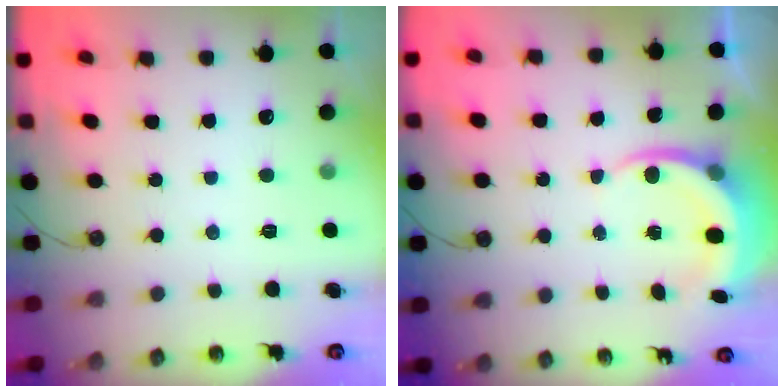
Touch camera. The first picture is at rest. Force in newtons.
{"total": 6.5, "press": 6.4, "slide": 1.0}